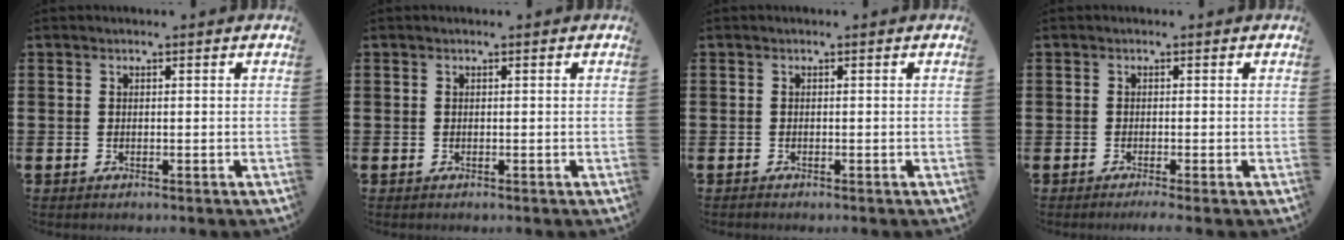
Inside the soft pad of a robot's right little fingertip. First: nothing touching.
{"total": 0.0}
{"total": 0.0}
{"total": 0.8, "force": [-0.4, 0.0, 0.7], "torque": [-0.011, -0.002, -0.009]}